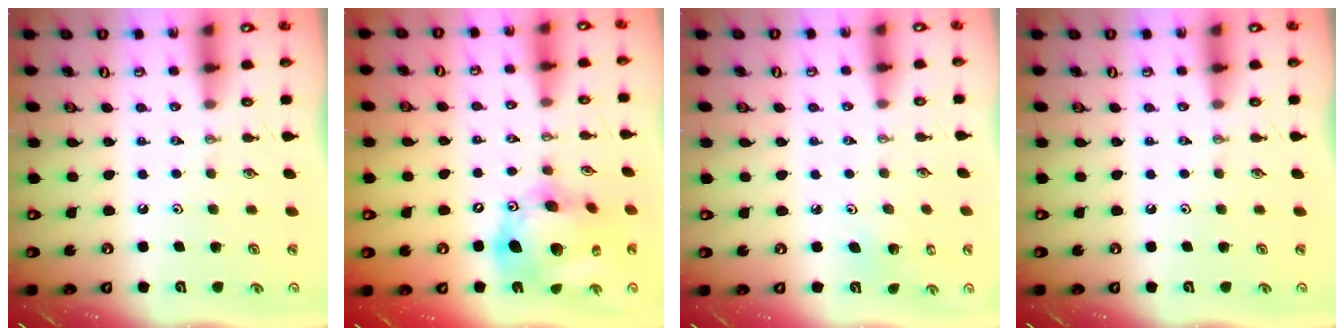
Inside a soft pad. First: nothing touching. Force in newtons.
{"total": 20.4, "press": 20.2, "slide": 3.3}
{"total": 3.1, "press": 3.1, "slide": 0.3}
{"total": 0.0}